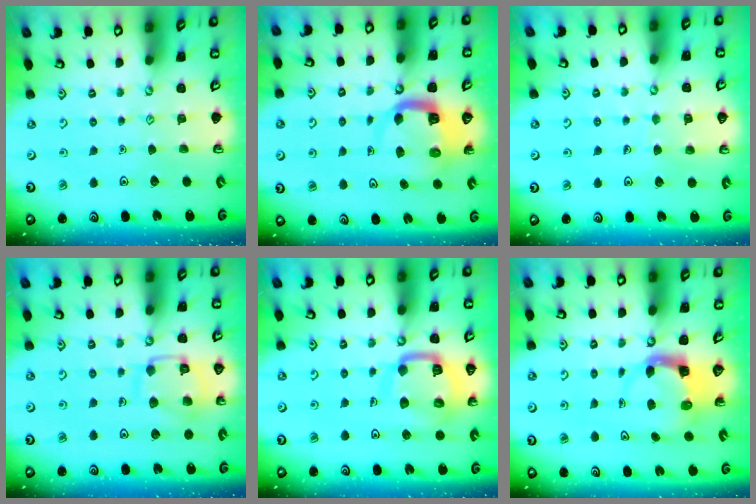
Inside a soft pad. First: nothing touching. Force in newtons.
{"total": 6.6, "press": 6.5, "slide": 0.9}
{"total": 5.7, "press": 5.7, "slide": 0.6}
{"total": 11.7, "press": 11.7, "slide": 0.7}
{"total": 14.2, "press": 14.1, "slide": 1.5}
{"total": 3.6, "press": 3.5, "slide": 0.5}